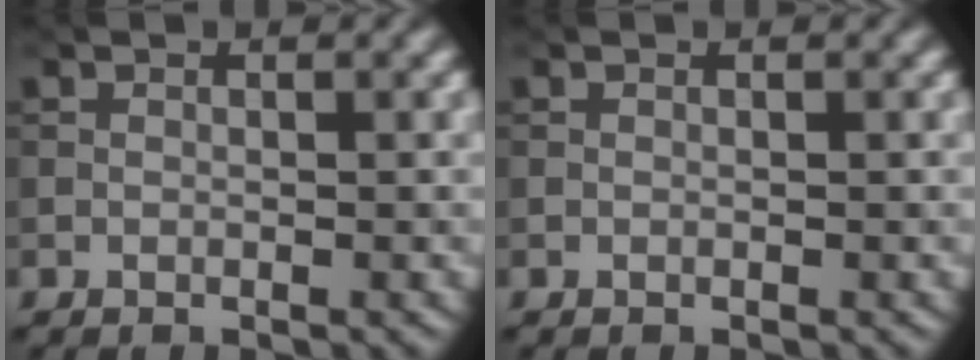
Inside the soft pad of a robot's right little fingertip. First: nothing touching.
{"total": 0.0}